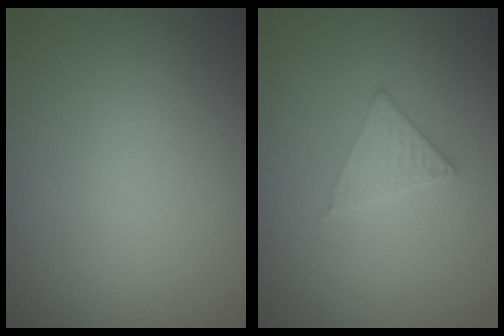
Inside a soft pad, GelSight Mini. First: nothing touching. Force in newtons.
{"total": 2.1, "press": 2.1, "slide": 0.3}